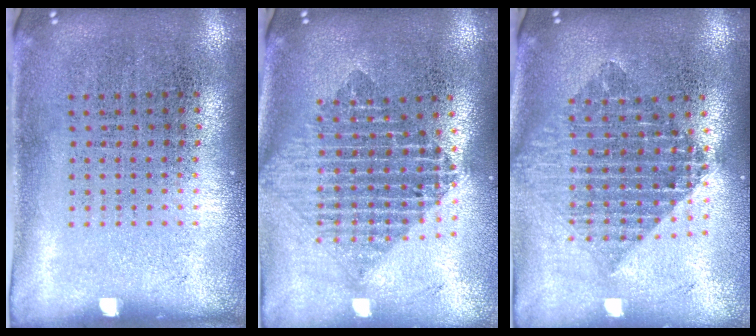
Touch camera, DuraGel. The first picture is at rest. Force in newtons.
{"total": 2.0, "press": 1.7, "slide": 1.1}
{"total": 2.1, "press": 1.7, "slide": 1.3}